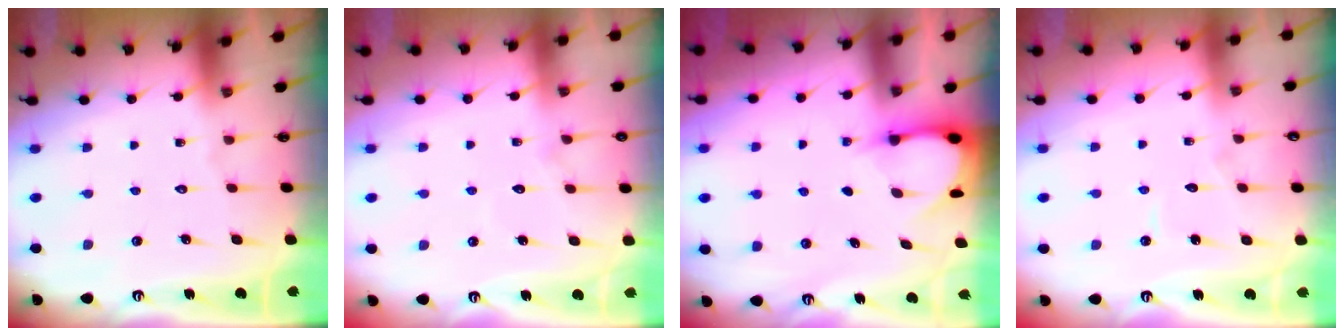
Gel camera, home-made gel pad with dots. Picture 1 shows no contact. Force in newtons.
{"total": 6.4, "press": 6.4, "slide": 0.6}
{"total": 3.2, "press": 3.1, "slide": 0.4}
{"total": 2.9, "press": 2.9, "slide": 0.2}